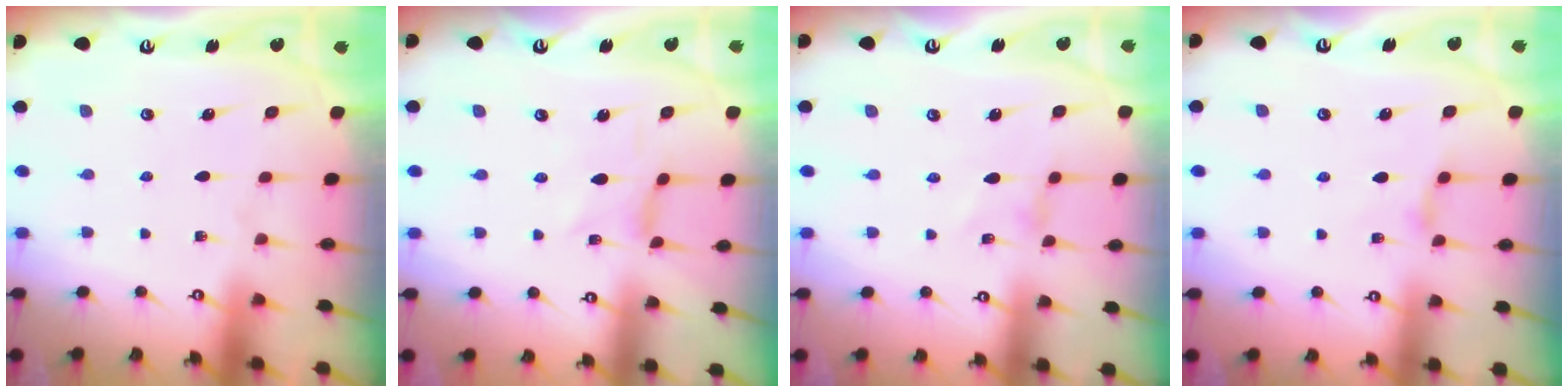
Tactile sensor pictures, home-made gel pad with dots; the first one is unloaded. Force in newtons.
{"total": 1.0, "press": 0.9, "slide": 0.3}
{"total": 0.0}
{"total": 1.4, "press": 1.4, "slide": 0.4}